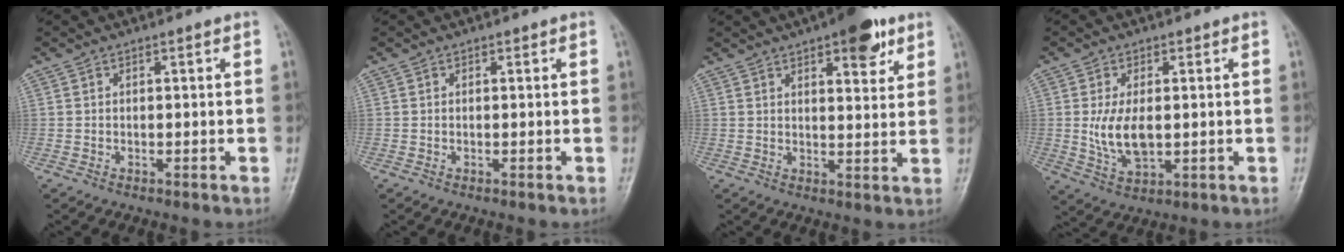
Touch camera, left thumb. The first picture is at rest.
{"total": 0.0}
{"total": 9.4, "force": [5.5, 3.6, 6.8], "torque": [-0.067, -0.023, 0.072]}
{"total": 7.7, "force": [0.2, 4.3, 6.3], "torque": [-0.117, -0.011, 0.012]}